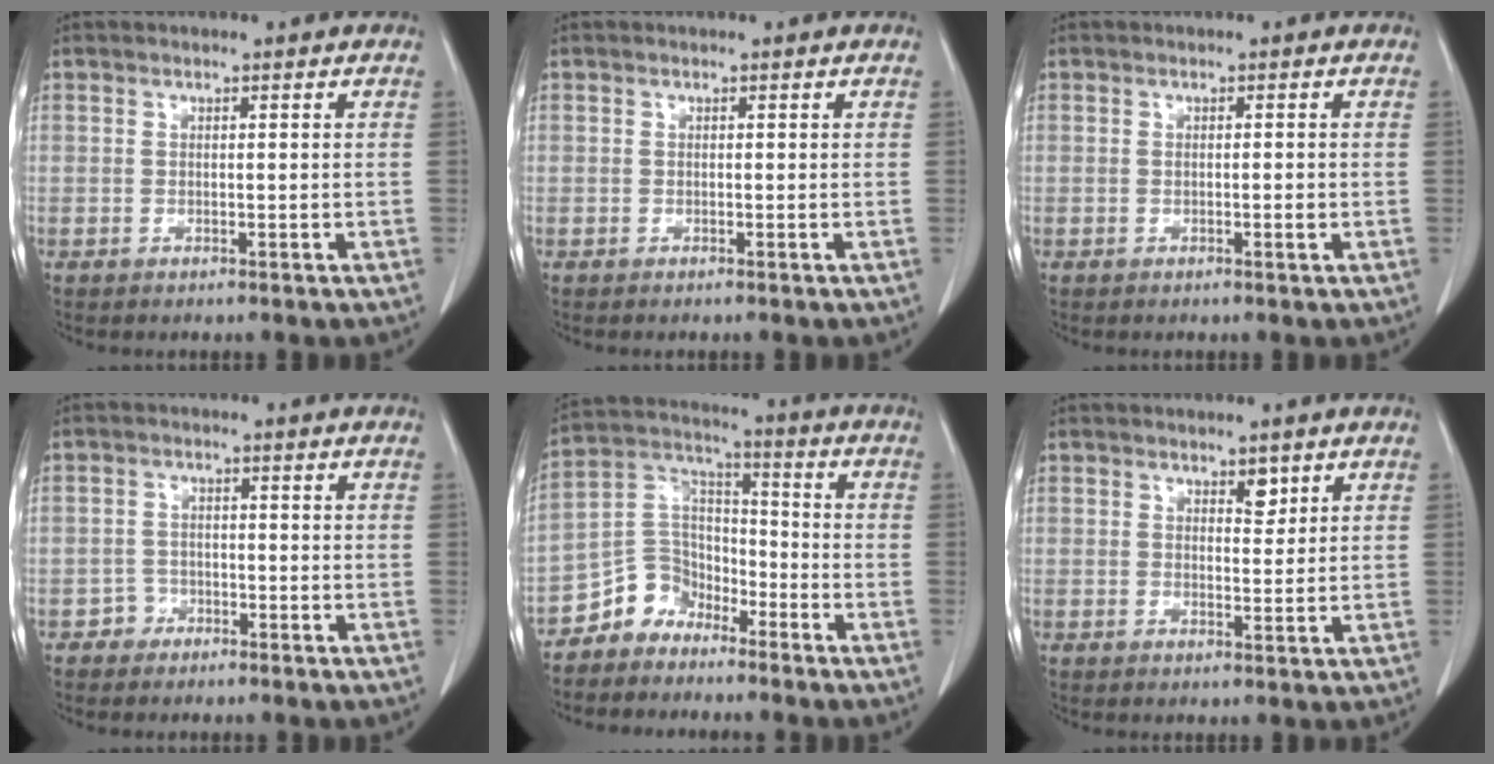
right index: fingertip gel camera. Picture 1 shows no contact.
{"total": 0.0}
{"total": 1.1, "force": [-0.2, 0.1, 1.1], "torque": [-0.018, -0.002, -0.001]}
{"total": 2.2, "force": [-1.4, 1.7, -0.2], "torque": [0.008, 0.011, -0.031]}
{"total": 7.7, "force": [-5.6, 5.2, 0.8], "torque": [-0.010, 0.043, -0.110]}
{"total": 2.2, "force": [1.4, 1.0, 1.3], "torque": [-0.016, -0.005, 0.023]}